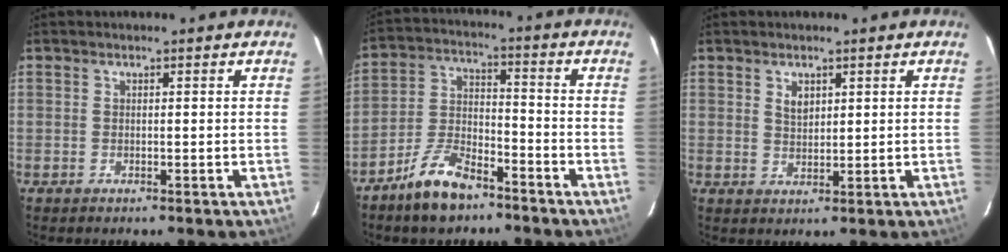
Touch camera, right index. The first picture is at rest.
{"total": 10.2, "force": [-7.6, 3.9, 5.6], "torque": [-0.122, 0.009, -0.141]}
{"total": 2.7, "force": [1.4, 1.8, 1.6], "torque": [-0.024, 0.002, 0.026]}